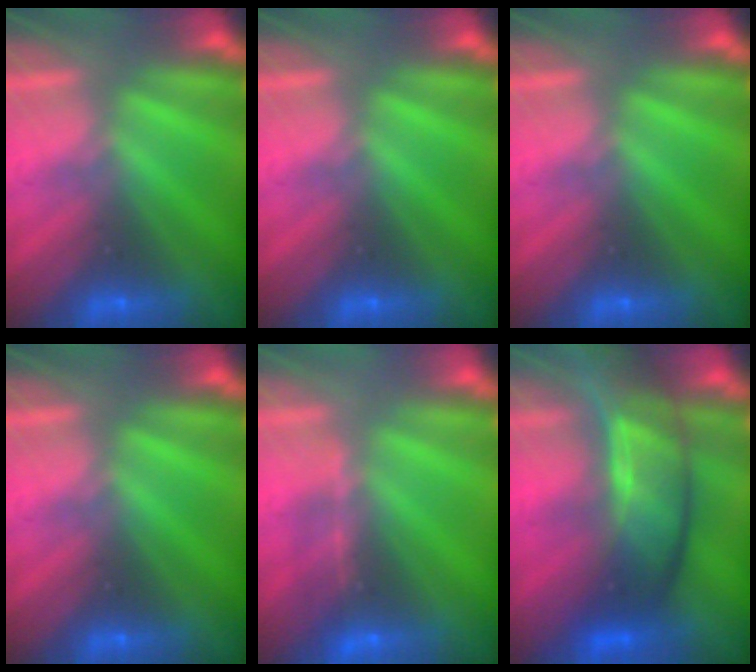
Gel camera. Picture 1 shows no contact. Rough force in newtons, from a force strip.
{"total": 0.0}
{"total": 0.0}
{"total": 0.0}
{"total": 1.1}
{"total": 7.8}